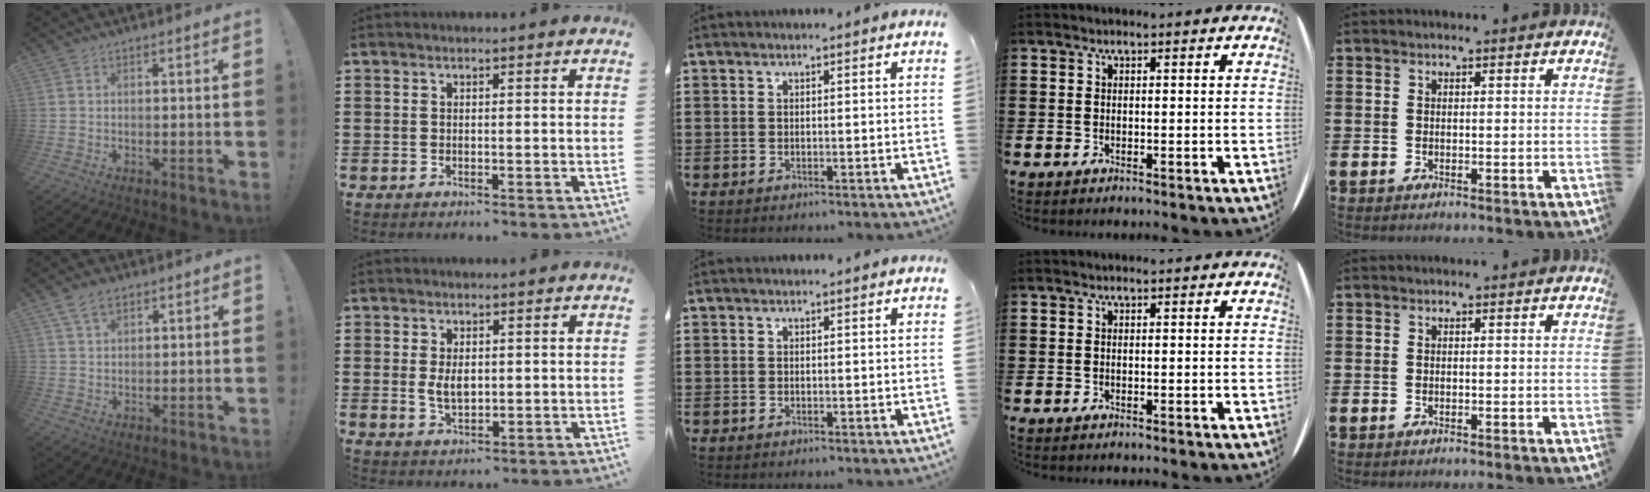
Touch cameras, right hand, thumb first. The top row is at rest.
{"thumb": {"total": 5.7, "force": [3.4, 3.1, 3.3], "torque": [-0.058, -0.006, 0.064]}, "index": {"total": 3.3, "force": [0.3, 1.9, 2.7], "torque": [-0.047, 0.003, 0.004]}}